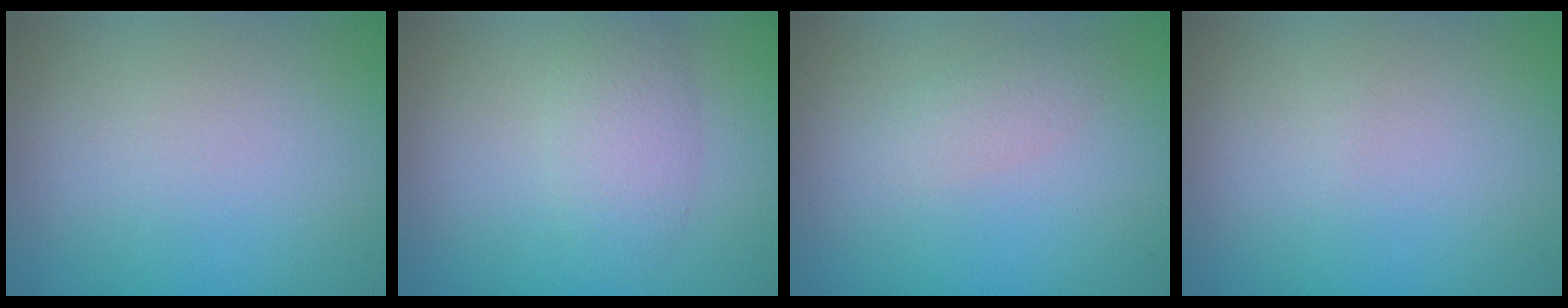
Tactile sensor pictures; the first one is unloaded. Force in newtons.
{"total": 2.8, "press": 2.8, "slide": 0.2}
{"total": 1.3, "press": 1.3, "slide": 0.0}
{"total": 0.0}